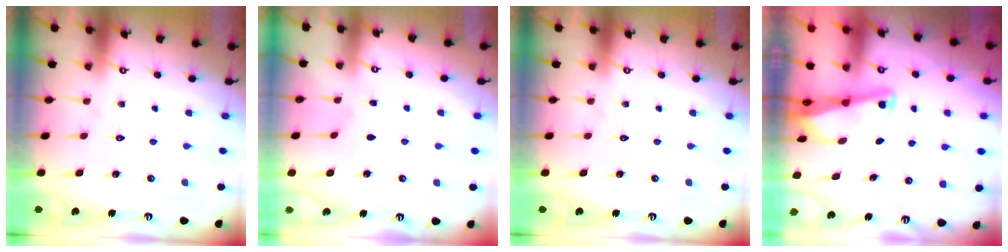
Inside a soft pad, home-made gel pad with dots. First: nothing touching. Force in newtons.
{"total": 1.4, "press": 1.3, "slide": 0.2}
{"total": 0.0}
{"total": 2.2, "press": 2.2, "slide": 0.3}